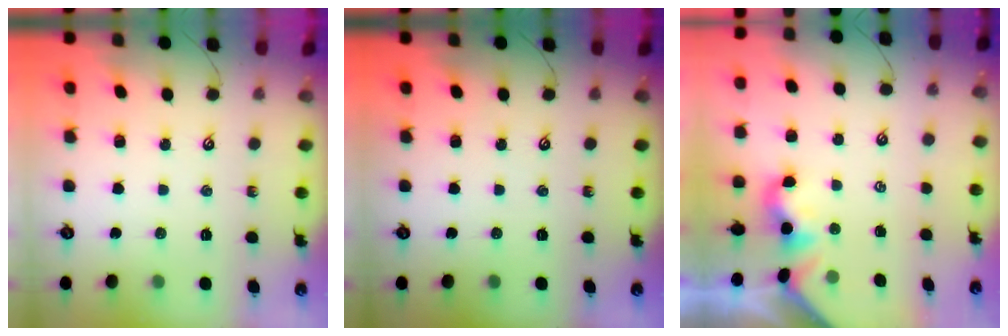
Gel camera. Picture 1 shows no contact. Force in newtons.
{"total": 0.0}
{"total": 1.9, "press": 1.9, "slide": 0.5}